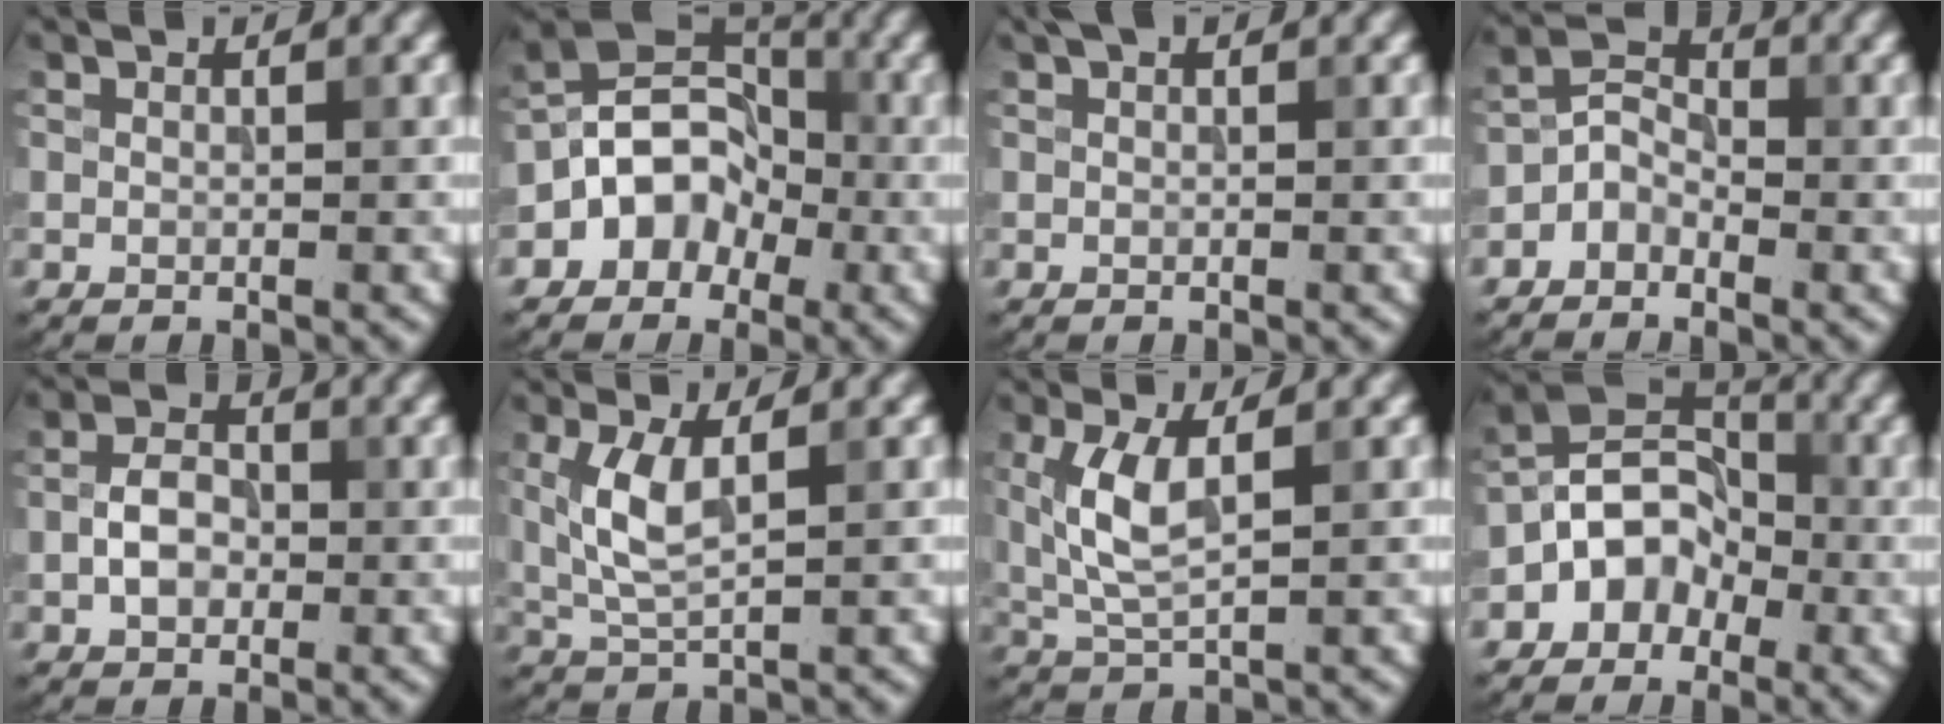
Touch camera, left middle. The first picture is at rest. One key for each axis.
{"total": 5.8, "fx": -2.1, "fy": 4.6, "fz": 2.8, "tx": -0.013, "ty": 0.016, "tz": -0.058}
{"total": 0.8, "fx": 0.5, "fy": 0.3, "fz": 0.5, "tx": -0.008, "ty": 0.005, "tz": 0.009}
{"total": 2.4, "fx": -1.5, "fy": 1.6, "fz": 1.0, "tx": -0.013, "ty": 0.013, "tz": -0.039}
{"total": 3.2, "fx": -0.7, "fy": 2.2, "fz": 2.2, "tx": -0.039, "ty": 0.005, "tz": -0.017}
{"total": 4.2, "fx": 0.9, "fy": 1.6, "fz": 3.8, "tx": -0.089, "ty": 0.001, "tz": 0.021}
{"total": 4.7, "fx": 0.9, "fy": 1.8, "fz": 4.2, "tx": -0.101, "ty": 0.002, "tz": 0.022}
{"total": 5.2, "fx": -2.1, "fy": 4.0, "fz": 2.5, "tx": -0.012, "ty": 0.014, "tz": -0.054}